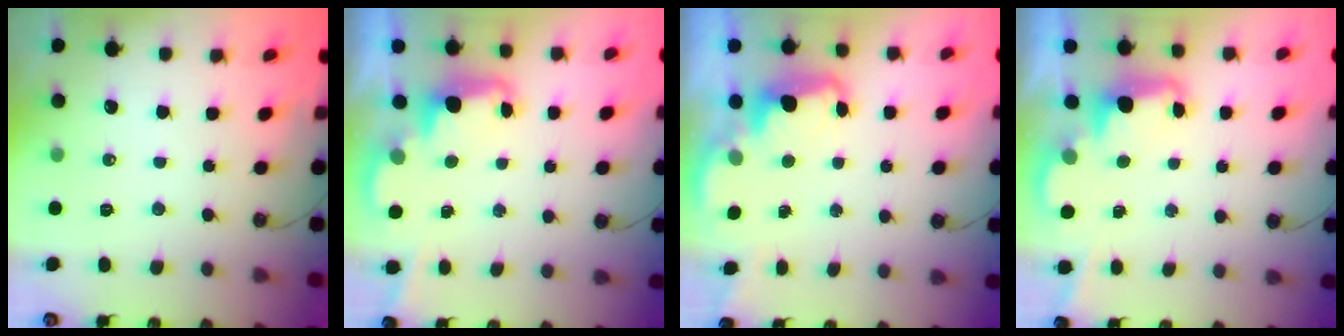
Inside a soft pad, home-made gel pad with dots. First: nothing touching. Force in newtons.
{"total": 2.4, "press": 2.3, "slide": 0.5}
{"total": 2.7, "press": 2.6, "slide": 0.6}
{"total": 2.4, "press": 2.3, "slide": 0.5}